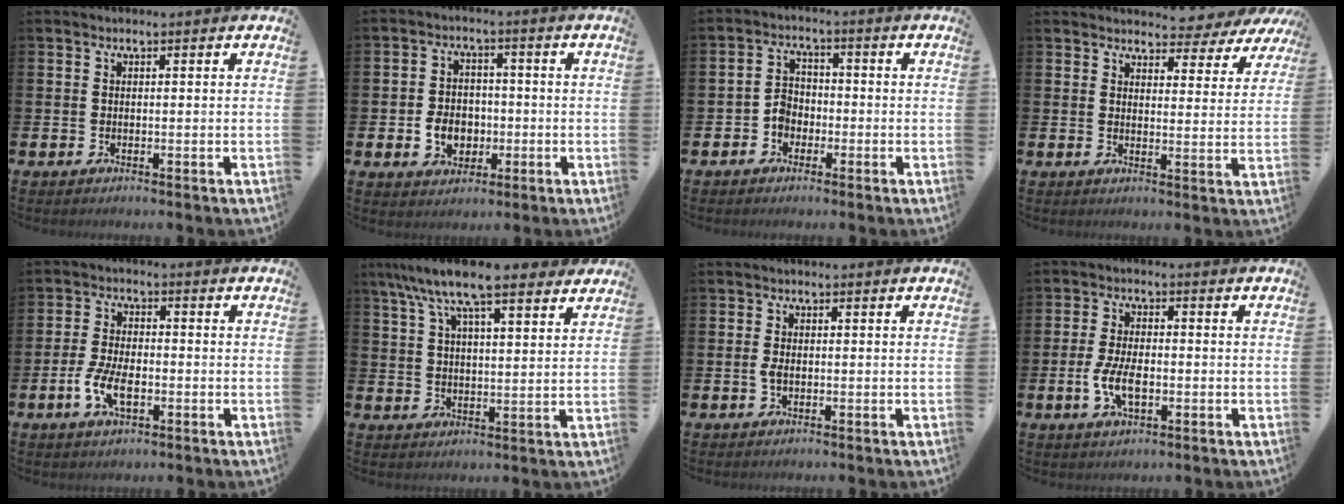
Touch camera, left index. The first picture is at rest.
{"total": 4.9, "force": [-1.1, 4.1, 2.5], "torque": [-0.039, 0.003, -0.026]}
{"total": 3.2, "force": [-1.7, 2.4, 1.2], "torque": [-0.030, 0.008, -0.037]}
{"total": 3.0, "force": [2.9, 1.0, -0.2], "torque": [-0.002, -0.032, 0.045]}
{"total": 5.5, "force": [-1.7, 2.5, 4.5], "torque": [-0.088, 0.004, -0.033]}
{"total": 10.7, "force": [9.0, 2.3, 5.2], "torque": [-0.113, -0.031, 0.163]}
{"total": 1.7, "force": [-0.2, 0.8, 1.4], "torque": [-0.030, 0.003, -0.004]}
{"total": 5.4, "force": [-1.1, 2.6, 4.6], "torque": [-0.099, -0.001, -0.024]}